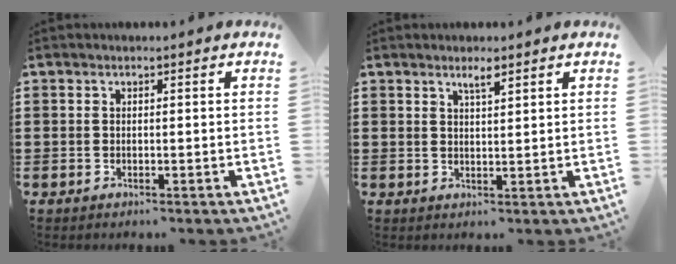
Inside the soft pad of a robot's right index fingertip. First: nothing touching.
{"total": 2.1, "force": [1.6, 0.3, 1.4], "torque": [-0.022, -0.002, 0.025]}